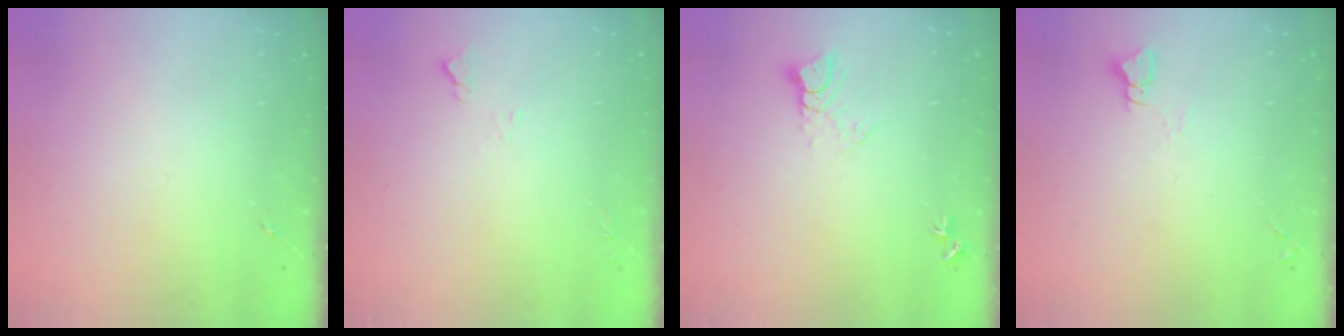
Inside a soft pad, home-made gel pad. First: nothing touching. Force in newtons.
{"total": 4.9, "press": 4.9, "slide": 0.6}
{"total": 5.1, "press": 5.1, "slide": 0.3}
{"total": 2.9, "press": 2.9, "slide": 0.3}